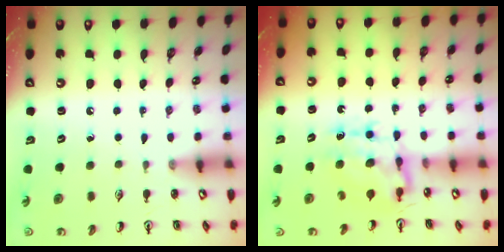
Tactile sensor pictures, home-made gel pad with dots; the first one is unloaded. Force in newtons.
{"total": 7.7, "press": 7.7, "slide": 0.6}